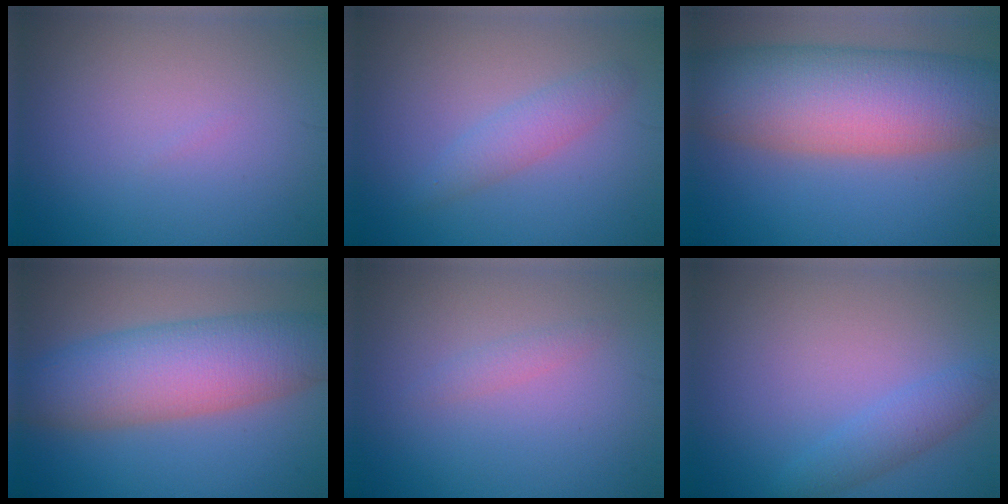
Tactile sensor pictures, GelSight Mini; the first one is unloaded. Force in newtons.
{"total": 2.1, "press": 2.1, "slide": 0.2}
{"total": 12.5, "press": 12.5, "slide": 0.6}
{"total": 8.8, "press": 8.8, "slide": 0.4}
{"total": 1.0, "press": 1.0, "slide": 0.1}
{"total": 2.2, "press": 2.2, "slide": 0.0}